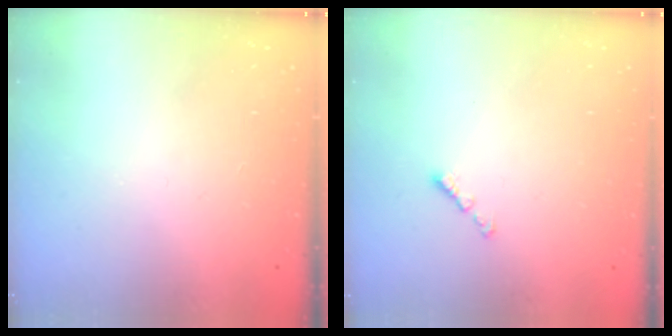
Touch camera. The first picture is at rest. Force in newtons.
{"total": 0.7, "press": 0.5, "slide": 0.4}